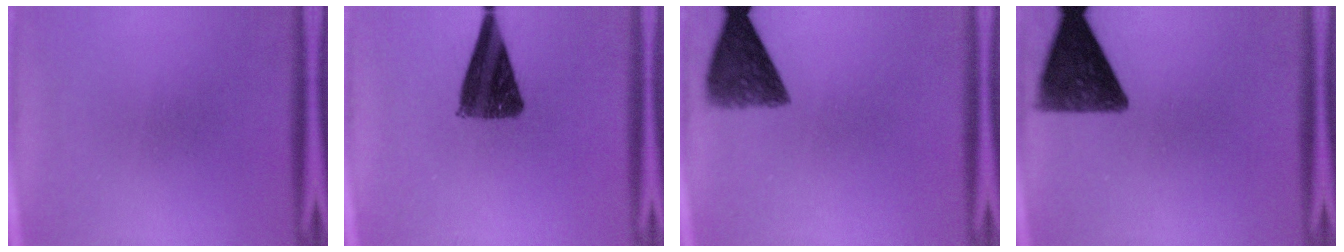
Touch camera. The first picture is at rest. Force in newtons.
{"total": 10.7}
{"total": 8.3}
{"total": 11.8}